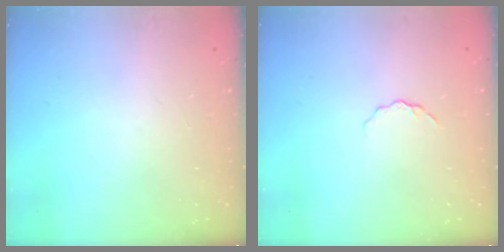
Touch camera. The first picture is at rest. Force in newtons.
{"total": 4.0, "press": 4.0, "slide": 0.4}